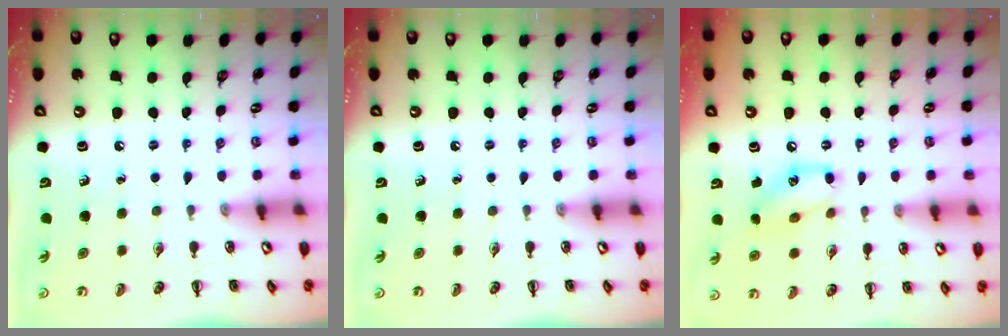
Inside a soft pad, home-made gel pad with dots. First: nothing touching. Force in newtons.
{"total": 0.0}
{"total": 11.1, "press": 11.0, "slide": 1.4}